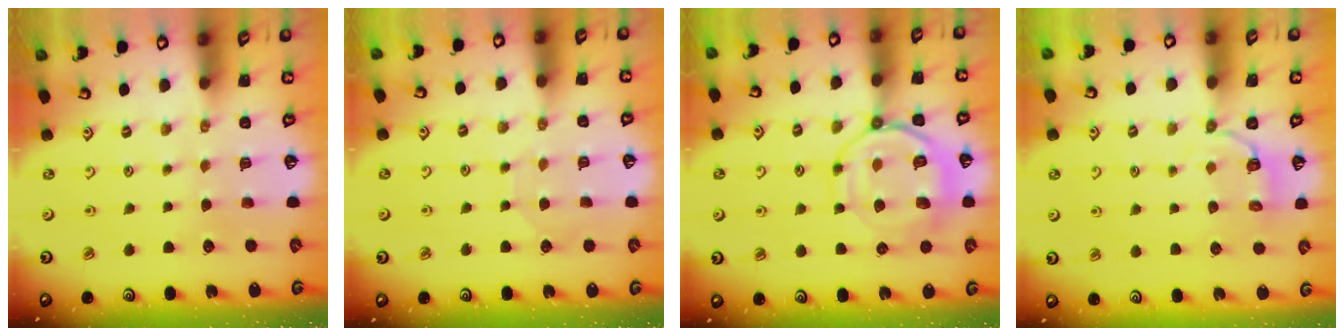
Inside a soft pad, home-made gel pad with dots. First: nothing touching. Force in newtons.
{"total": 4.2, "press": 4.2, "slide": 0.4}
{"total": 13.3, "press": 13.2, "slide": 1.3}
{"total": 3.3, "press": 1.8, "slide": 2.7}